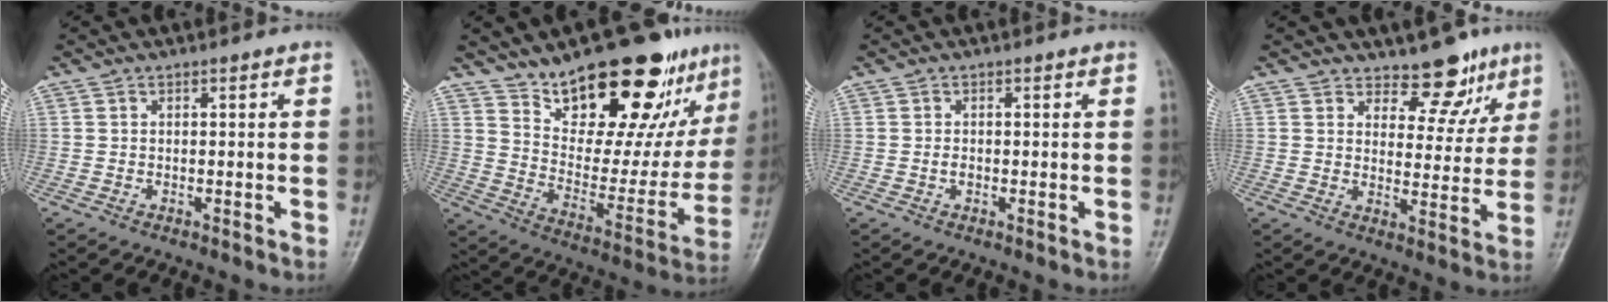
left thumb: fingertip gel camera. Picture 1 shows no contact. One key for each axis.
{"total": 26.0, "fx": 17.4, "fy": 10.7, "fz": 16.1, "tx": -0.182, "ty": -0.083, "tz": 0.271}
{"total": 1.0, "fx": -0.2, "fy": 0.7, "fz": 0.7, "tx": -0.009, "ty": 0.001, "tz": -0.004}
{"total": 7.8, "fx": 6.1, "fy": 4.3, "fz": 2.5, "tx": 0.008, "ty": -0.043, "tz": 0.086}